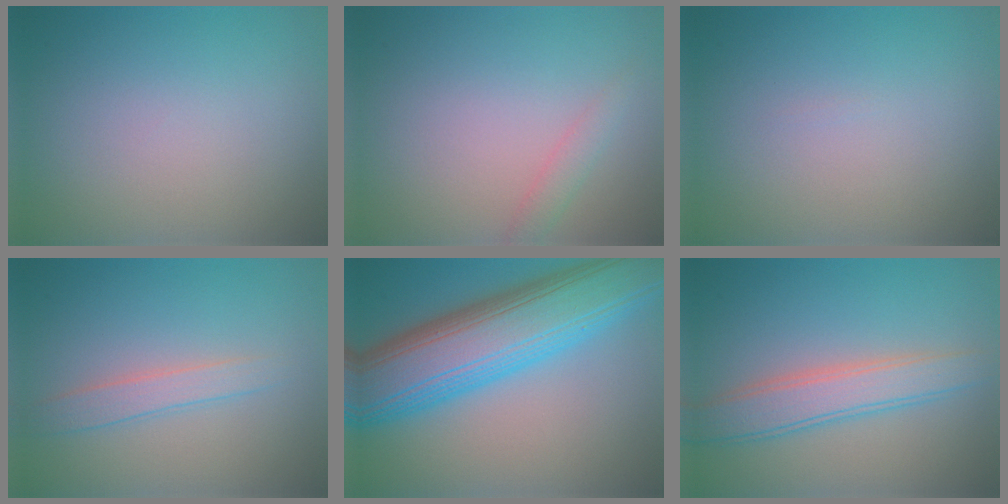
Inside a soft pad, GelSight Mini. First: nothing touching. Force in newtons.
{"total": 1.3, "press": 1.3, "slide": 0.1}
{"total": 0.0}
{"total": 1.9, "press": 1.9, "slide": 0.1}
{"total": 12.2, "press": 12.2, "slide": 0.3}
{"total": 4.2, "press": 4.2, "slide": 0.2}